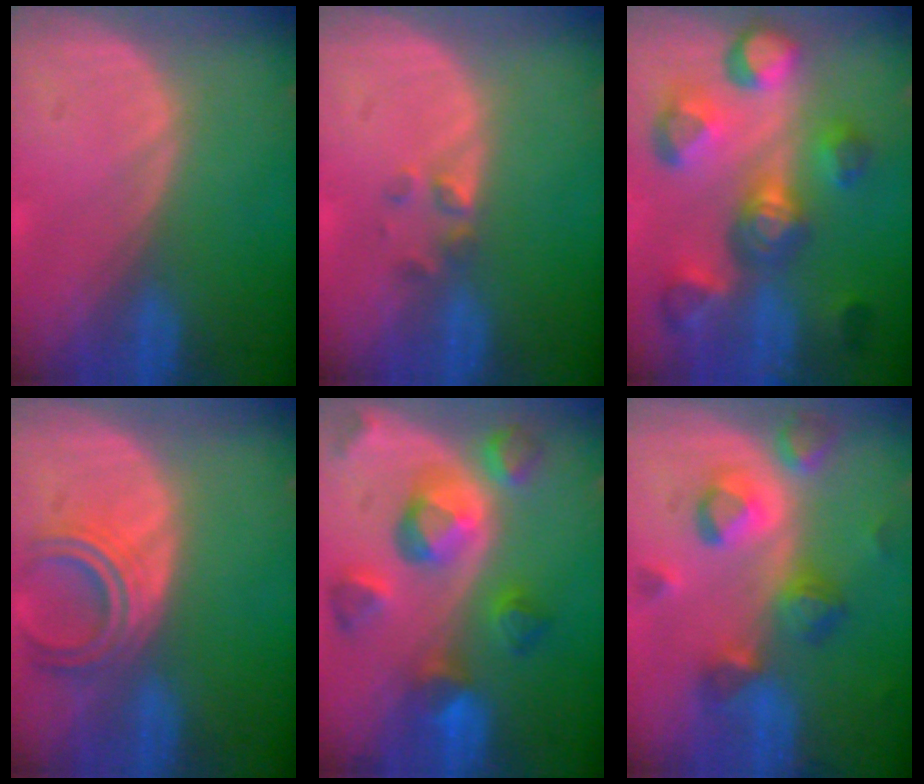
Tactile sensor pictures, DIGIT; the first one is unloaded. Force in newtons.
{"total": 1.9, "press": 1.7, "slide": 0.8}
{"total": 11.1, "press": 10.1, "slide": 4.7}
{"total": 5.2, "press": 5.1, "slide": 1.0}
{"total": 10.0, "press": 8.9, "slide": 4.6}
{"total": 8.1, "press": 7.7, "slide": 2.7}